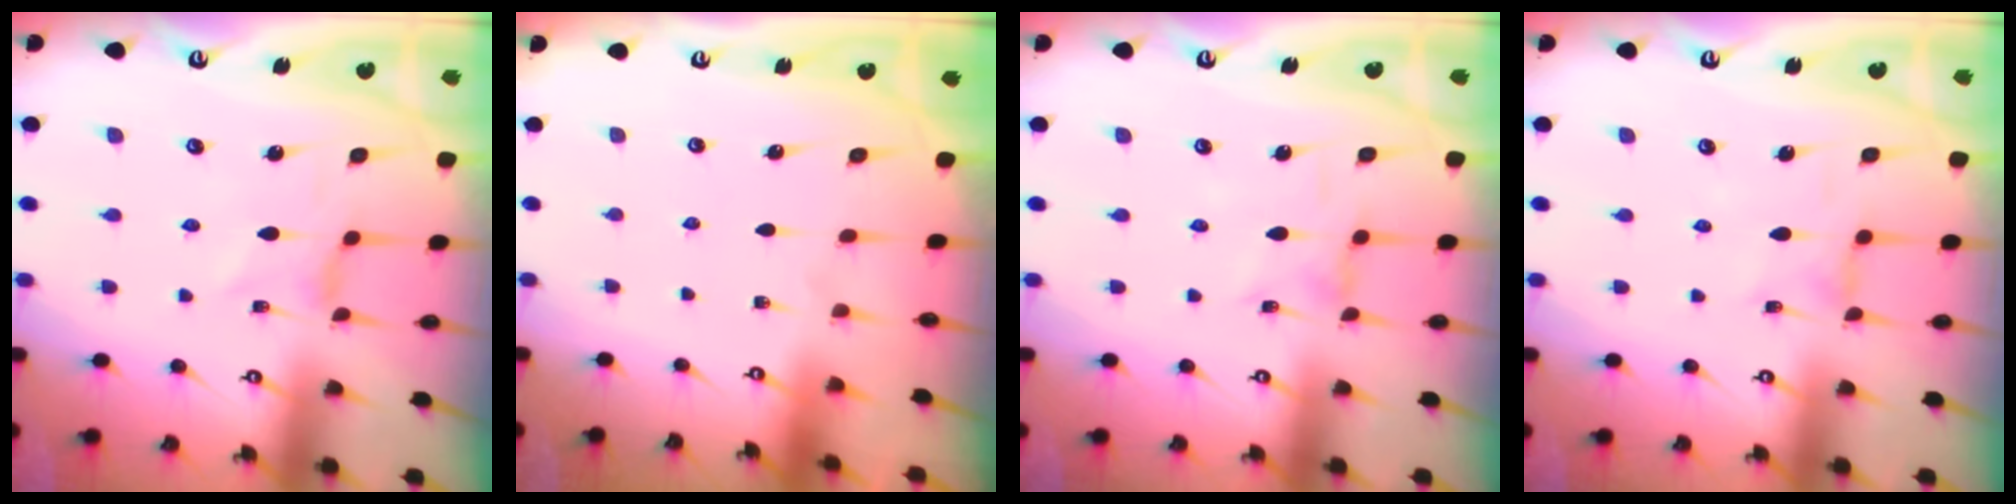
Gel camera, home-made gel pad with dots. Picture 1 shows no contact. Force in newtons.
{"total": 0.0}
{"total": 2.2, "press": 2.2, "slide": 0.4}
{"total": 1.3, "press": 1.3, "slide": 0.3}